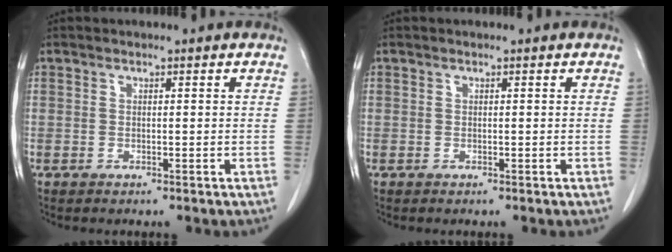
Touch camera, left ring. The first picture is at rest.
{"total": 0.0}